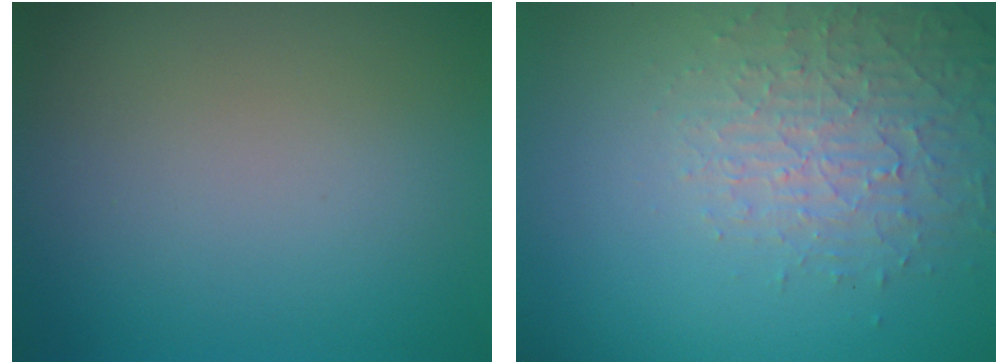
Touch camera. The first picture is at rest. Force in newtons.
{"total": 4.1, "press": 4.0, "slide": 0.9}